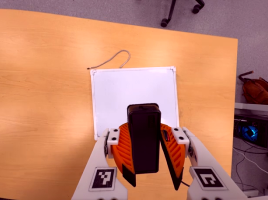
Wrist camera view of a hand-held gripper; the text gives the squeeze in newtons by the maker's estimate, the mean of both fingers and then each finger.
{"total": 7.6, "left": 8.6, "right": 6.7}